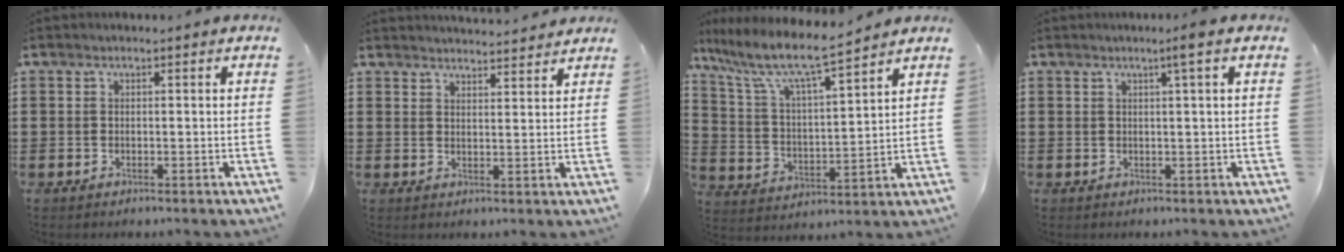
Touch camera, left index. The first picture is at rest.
{"total": 3.0, "force": [3.0, -0.1, 0.0], "torque": [-0.008, -0.013, 0.056]}
{"total": 8.4, "force": [6.9, 0.8, 4.8], "torque": [-0.121, -0.039, 0.112]}
{"total": 2.3, "force": [1.1, -0.4, 2.0], "torque": [-0.039, -0.004, 0.018]}